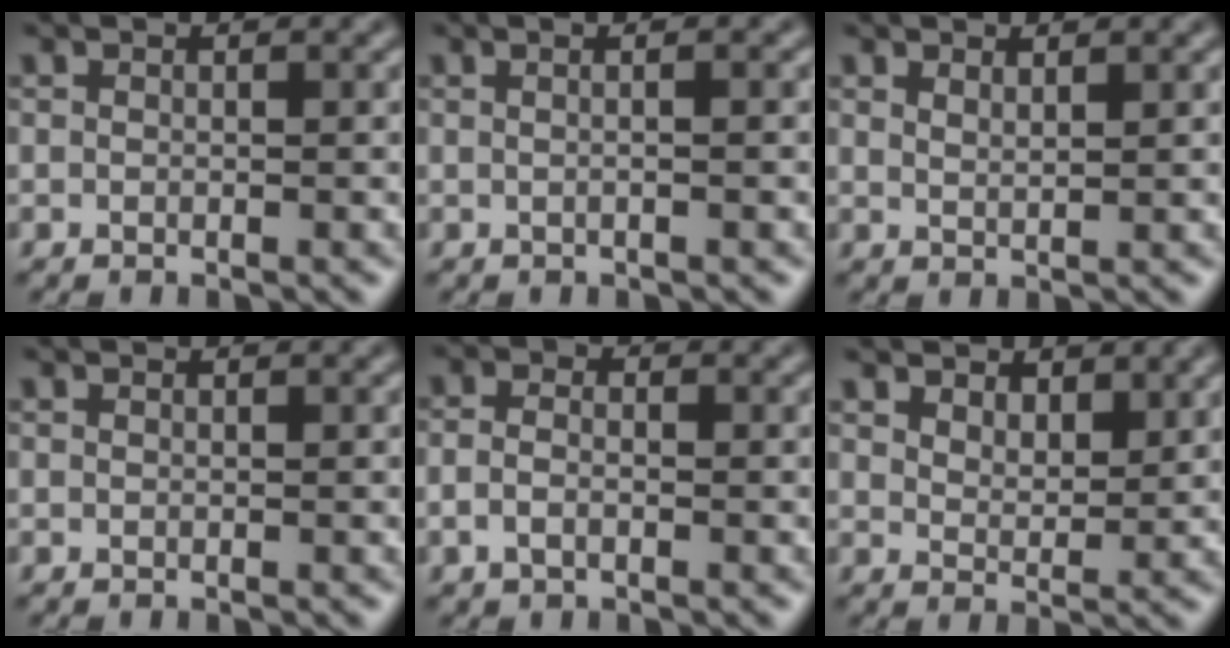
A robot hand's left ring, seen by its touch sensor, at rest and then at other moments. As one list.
[{"total": 3.1, "force": [0.9, 1.5, 2.5], "torque": [-0.008, 0.011, -0.020]}, {"total": 1.1, "force": [1.0, 0.1, 0.4], "torque": [-0.011, 0.000, 0.018]}, {"total": 0.0}, {"total": 1.9, "force": [-0.5, 1.2, 1.4], "torque": [-0.032, 0.002, -0.016]}, {"total": 3.3, "force": [2.7, 1.5, 1.3], "torque": [-0.030, -0.004, 0.040]}]